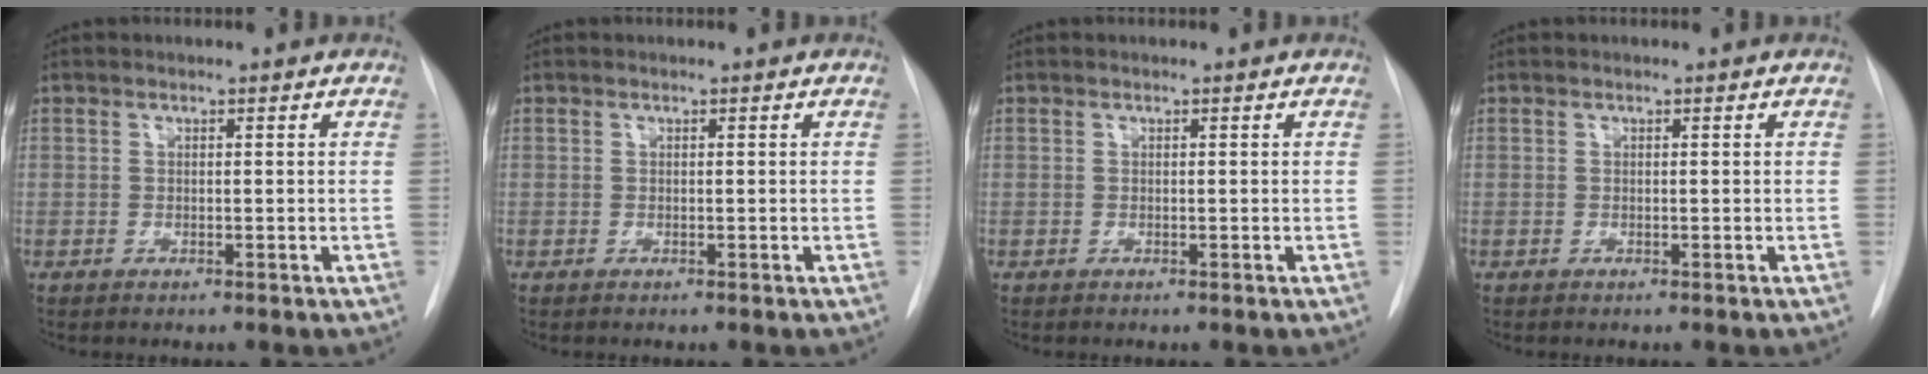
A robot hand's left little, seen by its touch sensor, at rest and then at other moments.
{"total": 0.0}
{"total": 0.0}
{"total": 0.0}